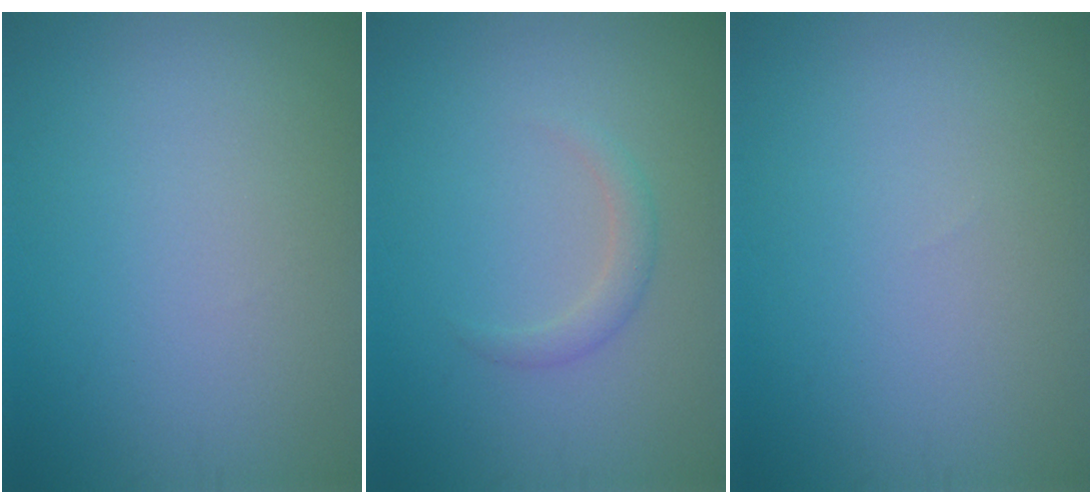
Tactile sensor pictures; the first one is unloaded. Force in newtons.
{"total": 1.4, "press": 1.4, "slide": 0.1}
{"total": 0.0}